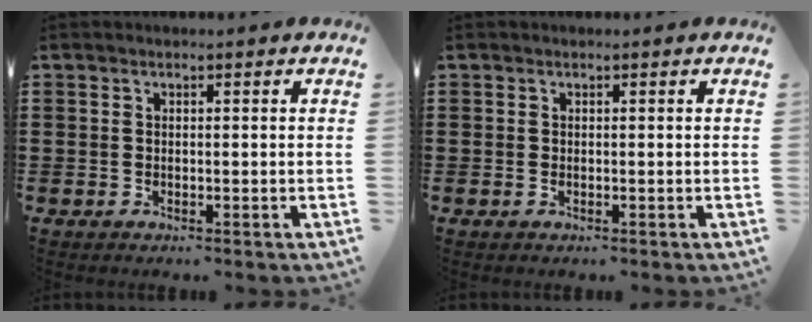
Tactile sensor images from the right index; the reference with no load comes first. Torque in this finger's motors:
{"motor_torque": [0.00, 2.14, 0.01, -0.01]}